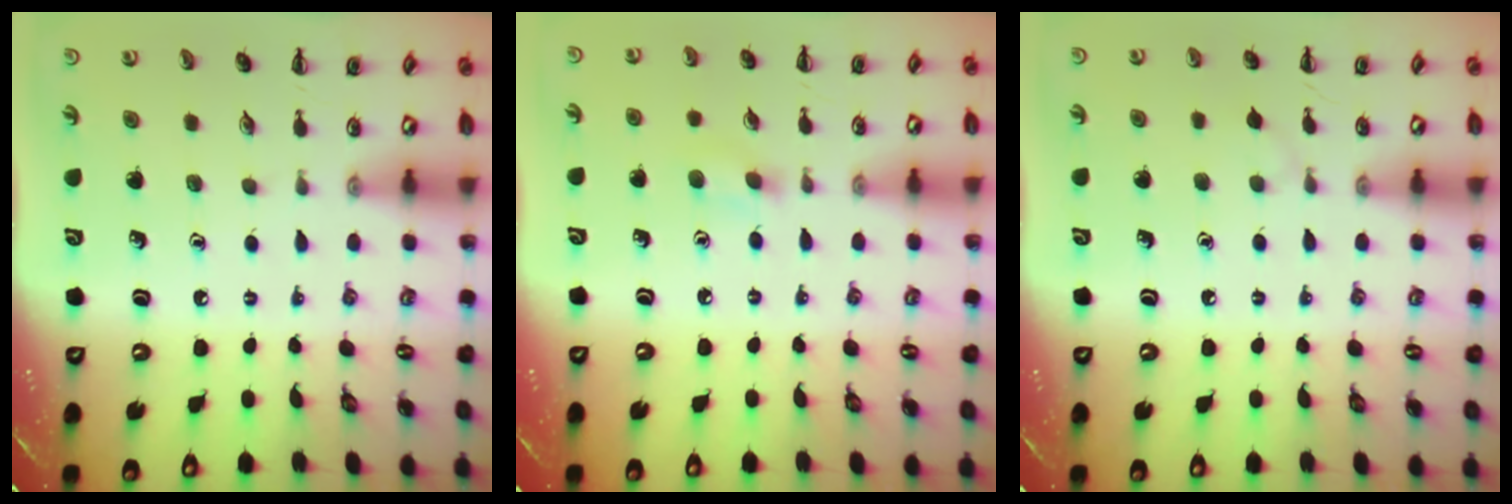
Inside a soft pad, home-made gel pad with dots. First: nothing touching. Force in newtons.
{"total": 5.2, "press": 4.9, "slide": 1.7}
{"total": 4.2, "press": 3.9, "slide": 1.6}